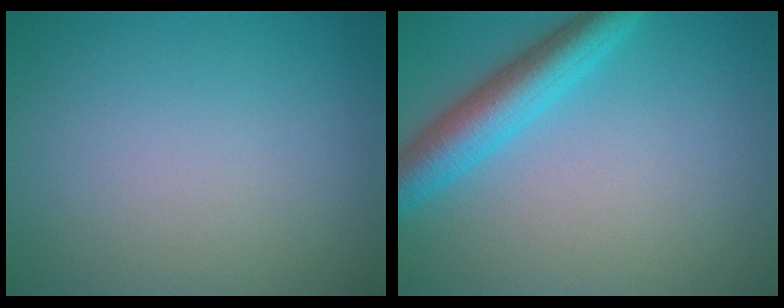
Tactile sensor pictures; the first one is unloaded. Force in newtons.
{"total": 5.0, "press": 5.0, "slide": 0.2}